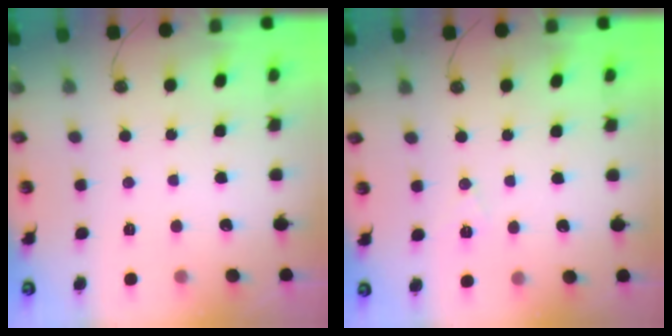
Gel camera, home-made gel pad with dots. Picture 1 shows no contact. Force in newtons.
{"total": 6.7, "press": 5.0, "slide": 4.4}